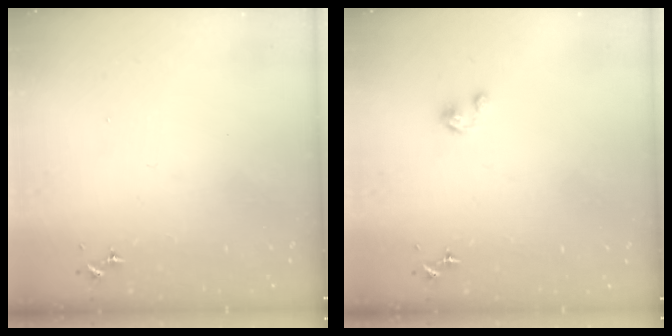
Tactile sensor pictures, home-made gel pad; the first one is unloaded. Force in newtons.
{"total": 2.2, "press": 2.2, "slide": 0.2}